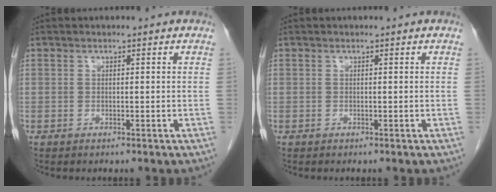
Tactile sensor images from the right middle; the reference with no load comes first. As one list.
[{"total": 0.0}]